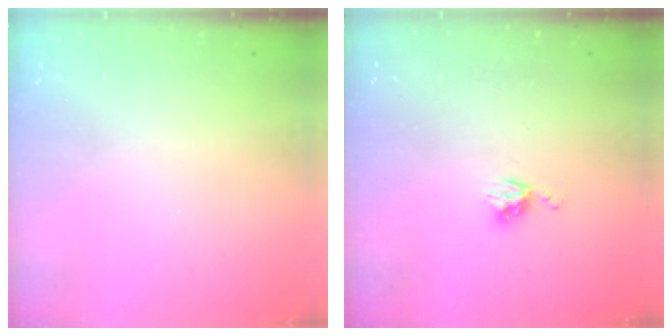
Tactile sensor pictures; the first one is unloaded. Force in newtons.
{"total": 6.1, "press": 6.1, "slide": 0.6}